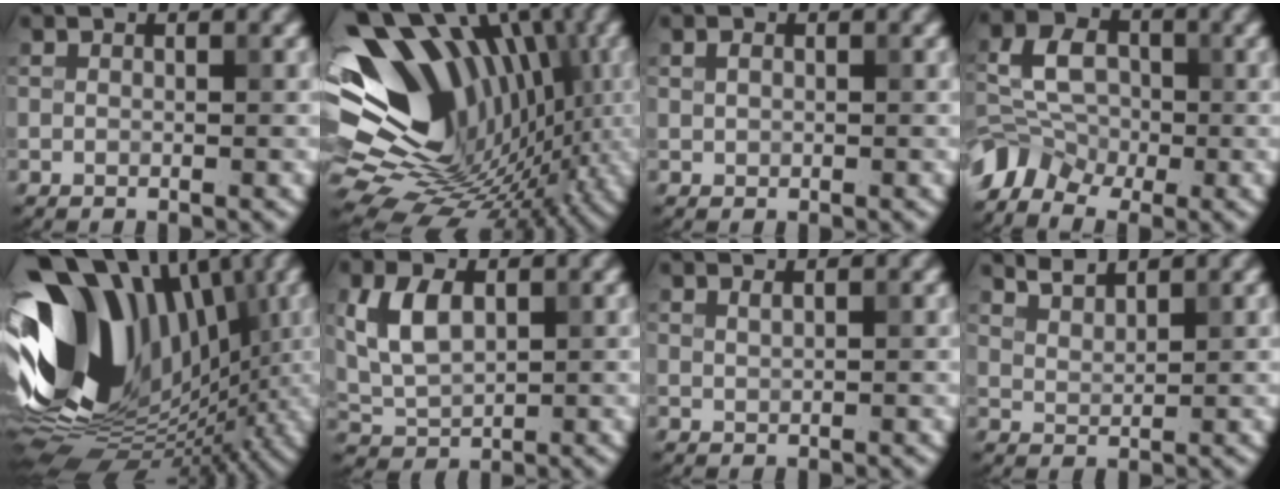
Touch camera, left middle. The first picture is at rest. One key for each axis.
{"total": 16.6, "fx": 0.8, "fy": 12.3, "fz": 11.2, "tx": -0.167, "ty": 0.008, "tz": 0.034}
{"total": 0.7, "fx": 0.2, "fy": 0.6, "fz": 0.3, "tx": -0.005, "ty": -0.001, "tz": 0.004}
{"total": 4.8, "fx": -2.6, "fy": 3.4, "fz": 2.2, "tx": -0.042, "ty": 0.007, "tz": -0.061}
{"total": 15.1, "fx": 0.1, "fy": 10.9, "fz": 10.4, "tx": -0.194, "ty": 0.016, "tz": -0.019}
{"total": 4.4, "fx": 1.1, "fy": 2.8, "fz": 3.2, "tx": -0.074, "ty": 0.004, "tz": 0.025}
{"total": 0.6, "fx": 0.5, "fy": 0.2, "fz": 0.2, "tx": -0.001, "ty": -0.001, "tz": 0.009}
{"total": 2.0, "fx": 1.9, "fy": 0.3, "fz": 0.4, "tx": -0.009, "ty": 0.000, "tz": 0.038}